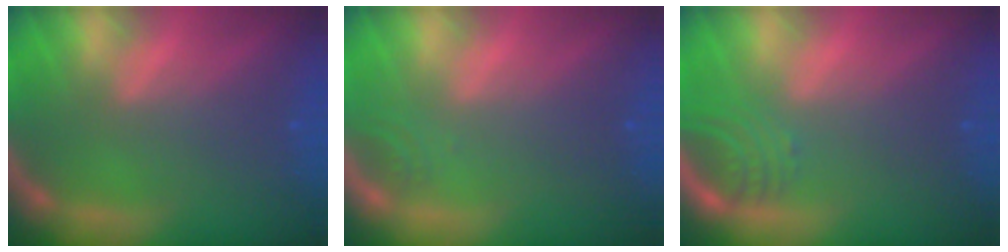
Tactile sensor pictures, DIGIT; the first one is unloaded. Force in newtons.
{"total": 1.0}
{"total": 3.0}